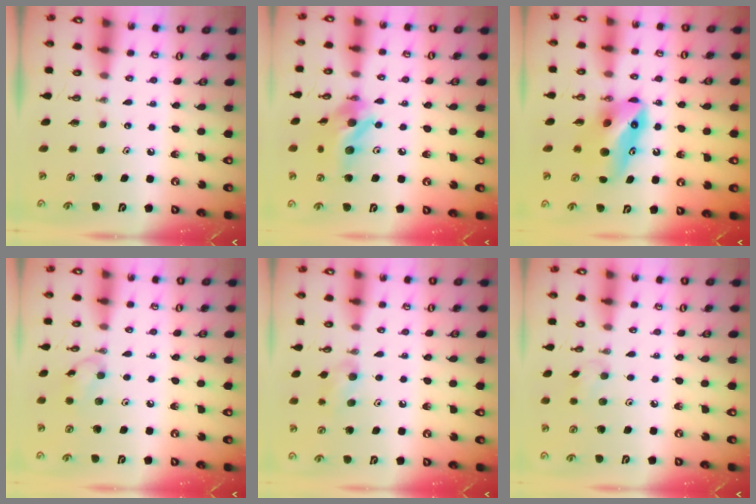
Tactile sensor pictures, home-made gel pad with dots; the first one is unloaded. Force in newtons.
{"total": 14.0, "press": 13.7, "slide": 2.8}
{"total": 9.8, "press": 9.1, "slide": 3.6}
{"total": 7.1, "press": 7.1, "slide": 0.5}
{"total": 9.0, "press": 6.3, "slide": 6.5}
{"total": 5.3, "press": 5.2, "slide": 0.9}